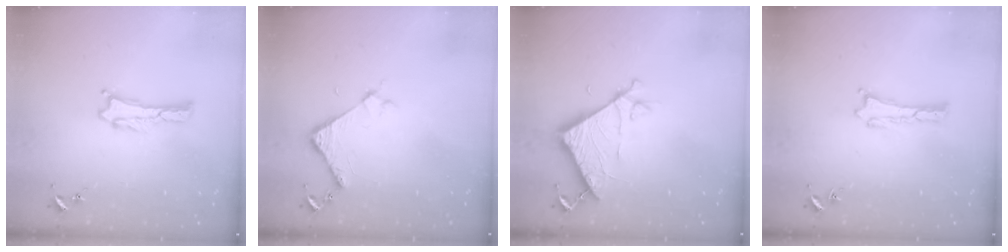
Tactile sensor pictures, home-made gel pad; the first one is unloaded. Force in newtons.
{"total": 3.8, "press": 3.8, "slide": 0.3}
{"total": 7.2, "press": 7.2, "slide": 0.4}
{"total": 0.0}